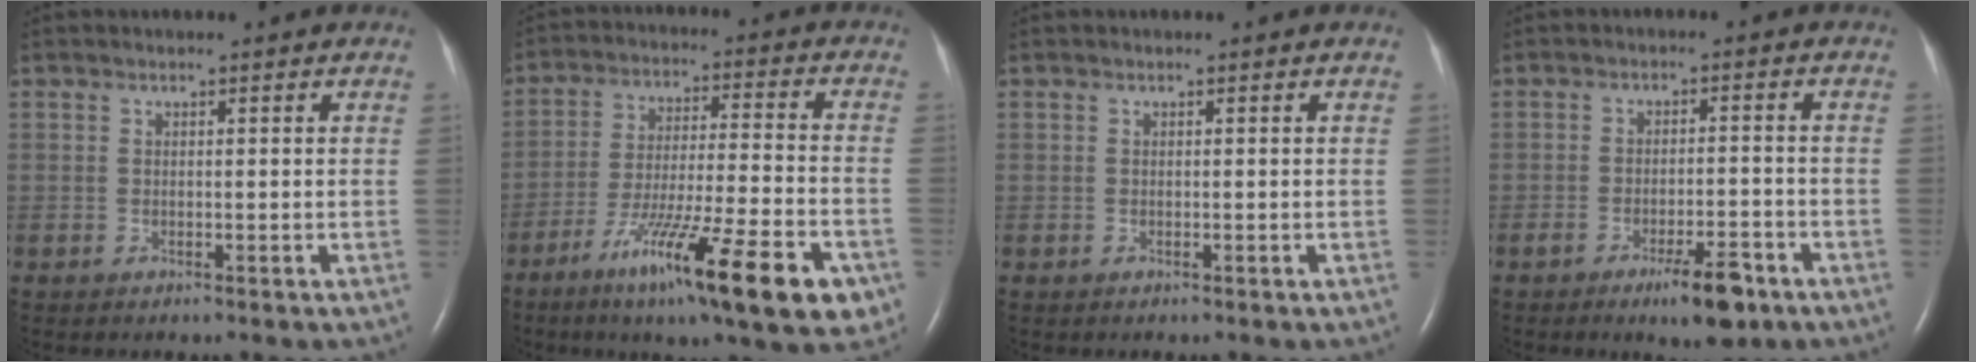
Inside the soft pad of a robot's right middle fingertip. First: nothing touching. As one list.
[{"total": 20.0, "force": [-10.8, 2.0, 16.8], "torque": [-0.222, -0.032, -0.170]}, {"total": 0.0}, {"total": 6.3, "force": [-4.0, 1.5, 4.7], "torque": [-0.074, -0.004, -0.057]}]